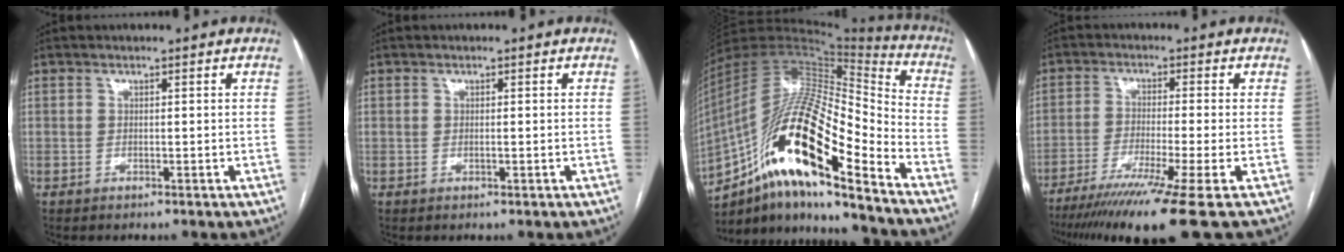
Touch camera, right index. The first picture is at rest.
{"total": 0.0}
{"total": 23.7, "force": [-12.3, 4.3, 19.8], "torque": [-0.365, 0.001, -0.215]}
{"total": 13.1, "force": [-9.5, -2.3, 8.7], "torque": [-0.141, -0.048, -0.155]}